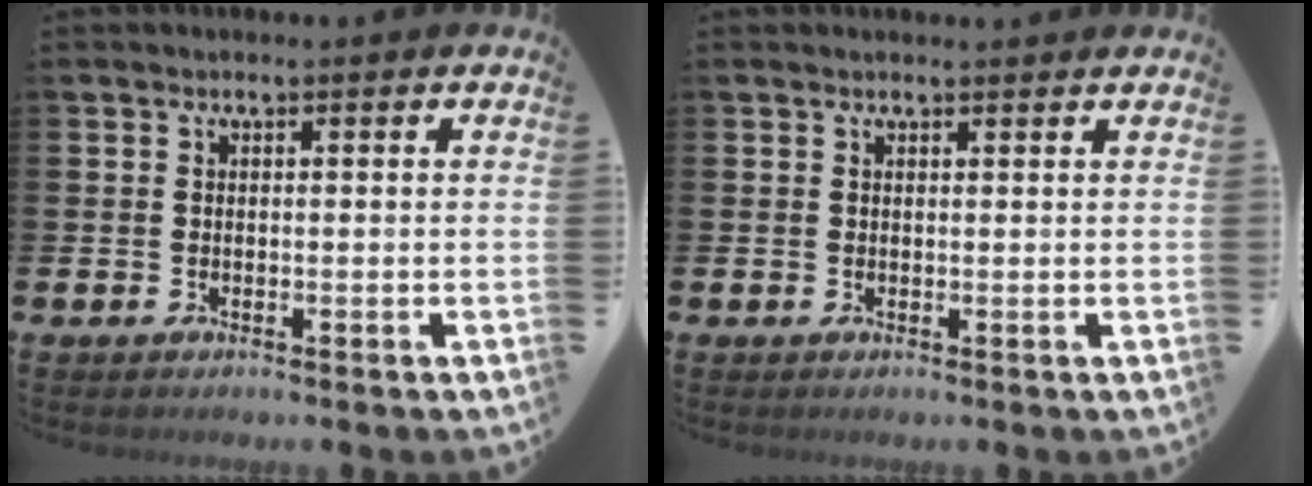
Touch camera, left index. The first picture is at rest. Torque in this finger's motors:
{"motor_torque": [0.58, -1.55, 0.05, 0.02]}